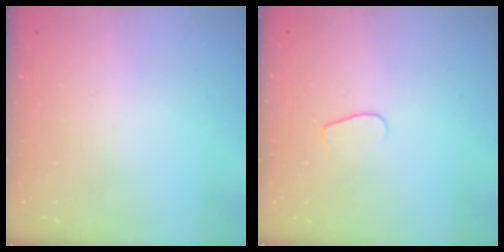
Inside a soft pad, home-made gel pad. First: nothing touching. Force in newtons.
{"total": 4.6, "press": 4.5, "slide": 0.4}